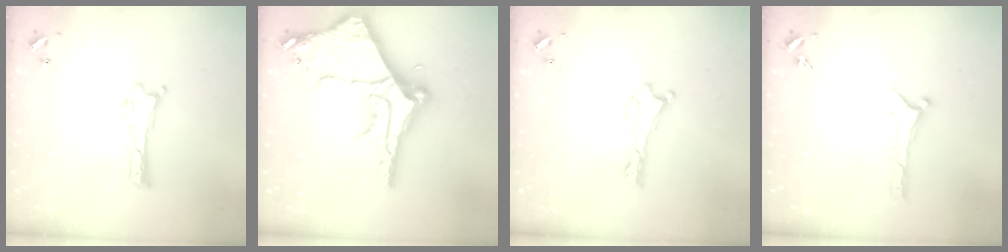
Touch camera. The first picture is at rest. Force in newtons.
{"total": 12.9, "press": 12.9, "slide": 1.3}
{"total": 0.0}
{"total": 0.0}